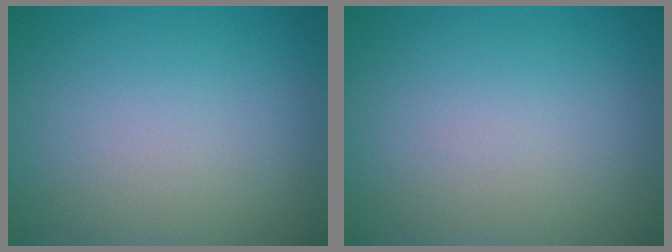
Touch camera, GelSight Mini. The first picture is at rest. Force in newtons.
{"total": 0.0}